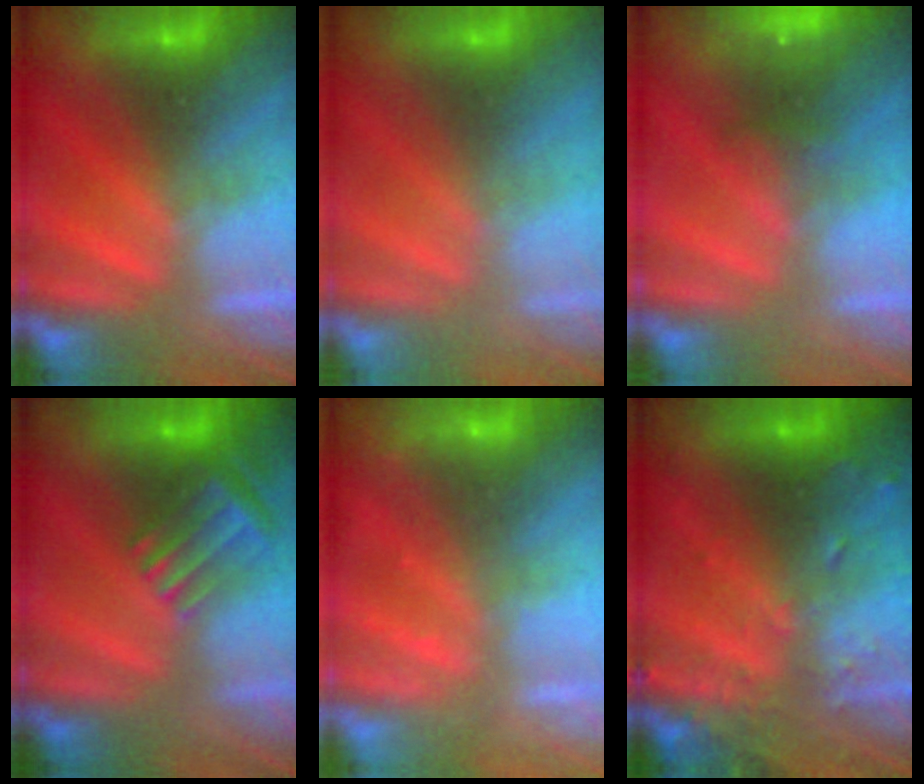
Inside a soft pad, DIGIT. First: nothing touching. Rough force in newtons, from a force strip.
{"total": 2.6}
{"total": 6.7}
{"total": 3.5}
{"total": 2.2}
{"total": 8.8}